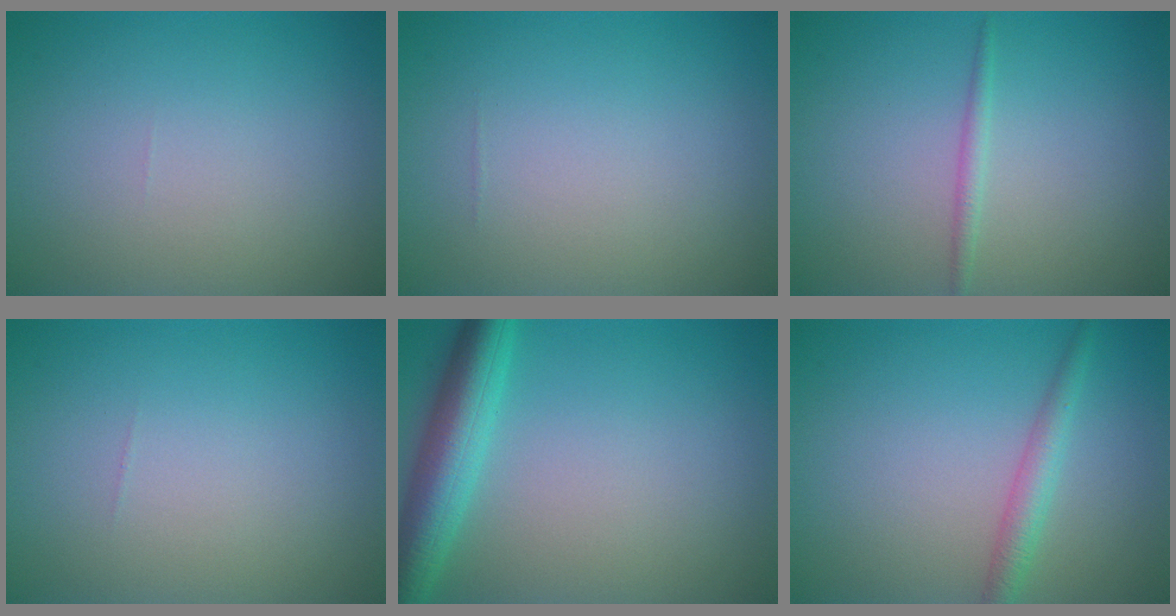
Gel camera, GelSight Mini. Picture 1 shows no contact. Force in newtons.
{"total": 0.0}
{"total": 1.0, "press": 1.0, "slide": 0.0}
{"total": 0.0}
{"total": 5.5, "press": 5.5, "slide": 0.2}
{"total": 2.3, "press": 2.3, "slide": 0.1}